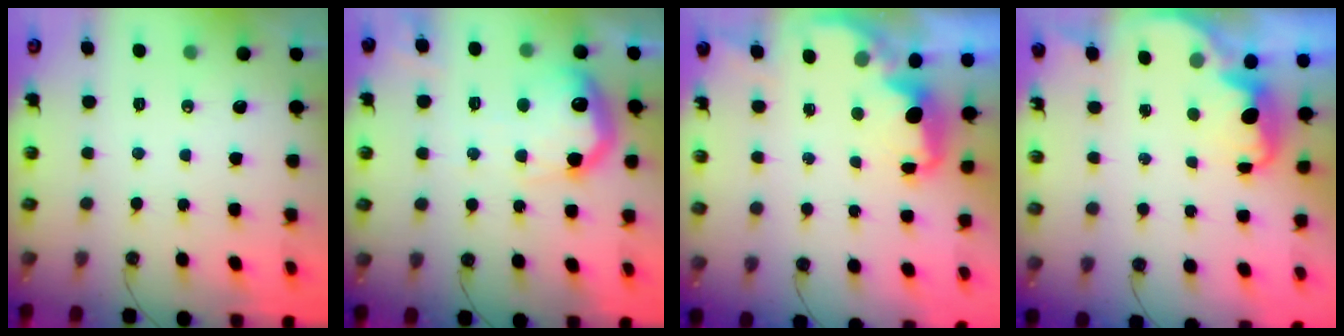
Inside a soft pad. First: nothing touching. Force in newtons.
{"total": 18.2, "press": 18.2, "slide": 1.1}
{"total": 2.0, "press": 1.9, "slide": 0.6}
{"total": 3.0, "press": 2.9, "slide": 0.7}